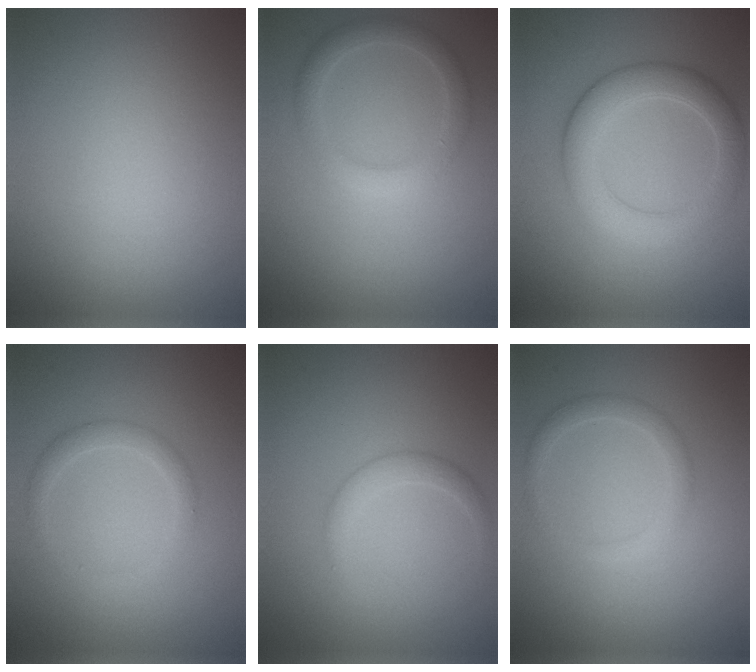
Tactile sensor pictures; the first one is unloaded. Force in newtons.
{"total": 2.5, "press": 2.5, "slide": 0.1}
{"total": 4.7, "press": 4.7, "slide": 0.1}
{"total": 1.7, "press": 1.7, "slide": 0.0}
{"total": 1.7, "press": 1.7, "slide": 0.1}
{"total": 1.7, "press": 1.7, "slide": 0.1}